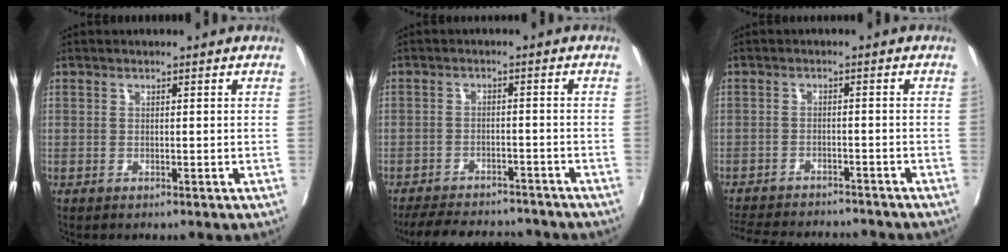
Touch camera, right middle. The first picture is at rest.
{"total": 14.3, "force": [-12.5, 4.4, 5.4], "torque": [-0.122, 0.003, -0.173]}
{"total": 14.0, "force": [-12.5, 3.5, 5.2], "torque": [-0.122, -0.011, -0.182]}